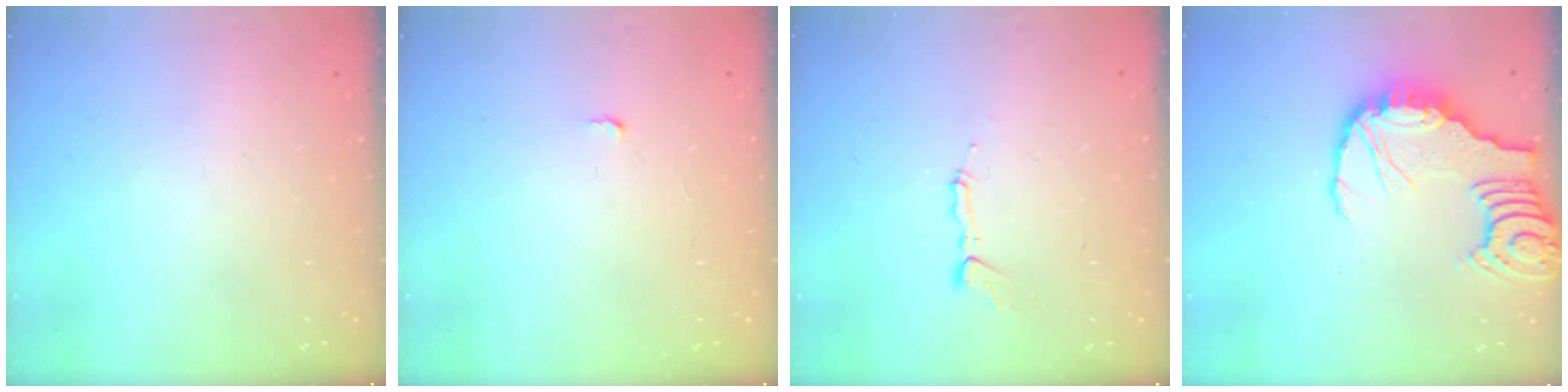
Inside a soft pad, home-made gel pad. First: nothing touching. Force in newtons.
{"total": 2.7, "press": 2.7, "slide": 0.2}
{"total": 4.6, "press": 4.6, "slide": 0.2}
{"total": 13.8, "press": 13.7, "slide": 1.6}